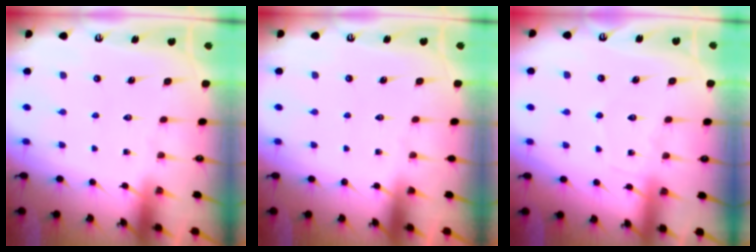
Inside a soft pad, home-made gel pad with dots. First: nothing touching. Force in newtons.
{"total": 0.0}
{"total": 6.1, "press": 6.1, "slide": 0.6}